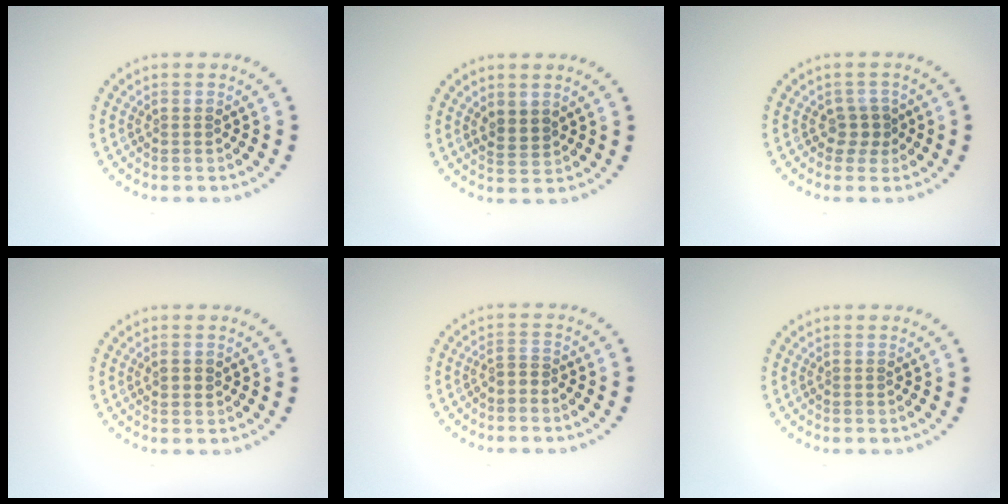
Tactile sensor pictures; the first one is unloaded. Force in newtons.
{"total": 1.7, "press": 1.5, "slide": 0.8}
{"total": 1.8, "press": 1.4, "slide": 1.1}
{"total": 1.1, "press": 1.0, "slide": 0.4}
{"total": 0.8, "press": 0.6, "slide": 0.6}
{"total": 0.0}